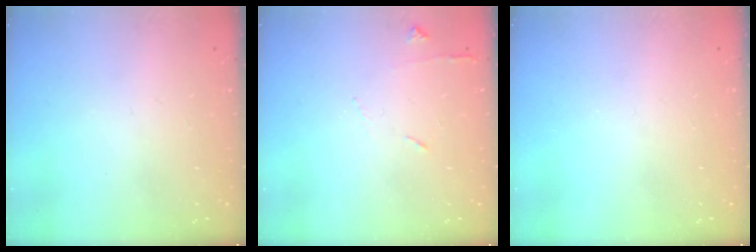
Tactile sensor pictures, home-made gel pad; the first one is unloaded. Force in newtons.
{"total": 6.2, "press": 6.1, "slide": 0.8}
{"total": 0.0}